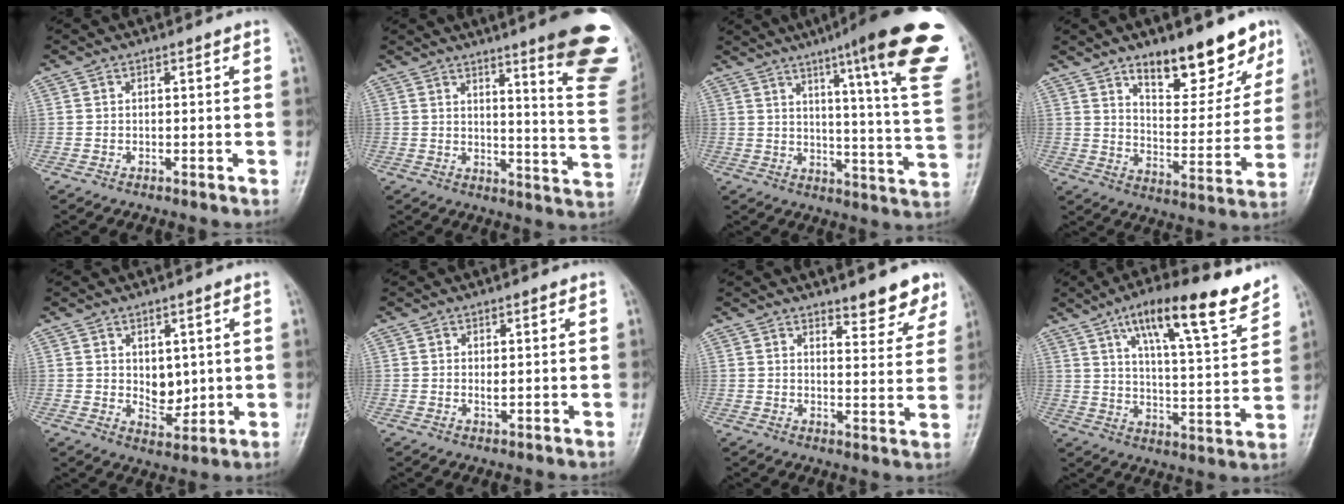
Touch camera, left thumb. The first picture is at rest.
{"total": 18.8, "force": [11.4, 2.5, 14.7], "torque": [-0.151, -0.072, 0.138]}
{"total": 22.8, "force": [13.3, 2.6, 18.3], "torque": [-0.232, -0.044, 0.165]}
{"total": 16.0, "force": [10.9, 6.3, 9.9], "torque": [-0.084, -0.077, 0.171]}
{"total": 5.5, "force": [1.0, 3.7, 3.9], "torque": [-0.037, -0.018, 0.029]}
{"total": 1.4, "force": [0.5, 0.6, 1.2], "torque": [-0.018, -0.005, 0.011]}
{"total": 7.2, "force": [5.8, 2.3, 3.5], "torque": [-0.016, -0.041, 0.071]}
{"total": 17.5, "force": [11.7, 3.8, 12.5], "torque": [-0.168, -0.053, 0.185]}